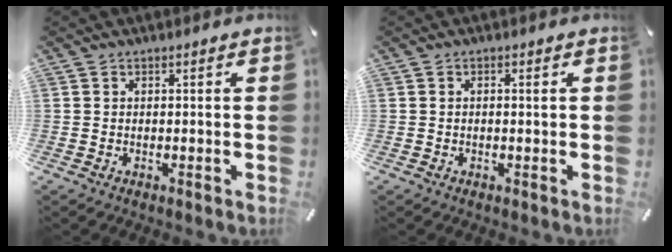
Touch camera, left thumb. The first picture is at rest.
{"total": 0.9, "force": [0.0, 0.3, 0.8], "torque": [-0.016, 0.002, -0.001]}